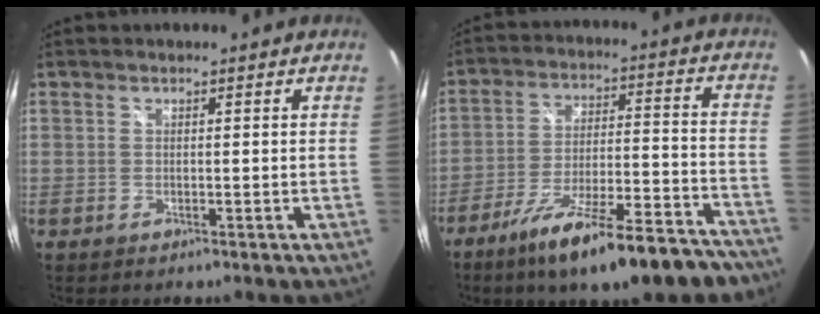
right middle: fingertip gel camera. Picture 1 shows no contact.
{"total": 22.9, "force": [-18.0, 5.1, 13.2], "torque": [-0.209, -0.030, -0.254]}